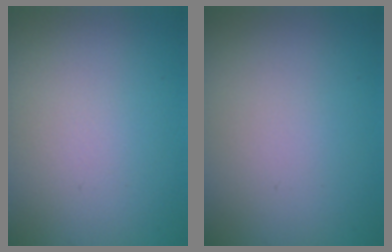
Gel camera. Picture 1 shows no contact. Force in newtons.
{"total": 0.0}